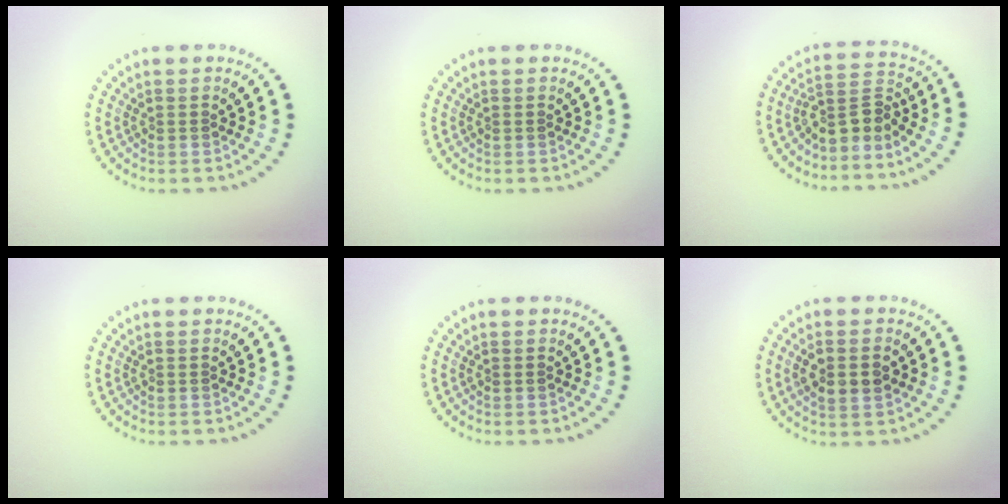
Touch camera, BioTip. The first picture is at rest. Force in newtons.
{"total": 0.0}
{"total": 3.2, "press": 2.3, "slide": 2.2}
{"total": 0.0}
{"total": 0.0}
{"total": 2.8, "press": 2.8, "slide": 0.4}